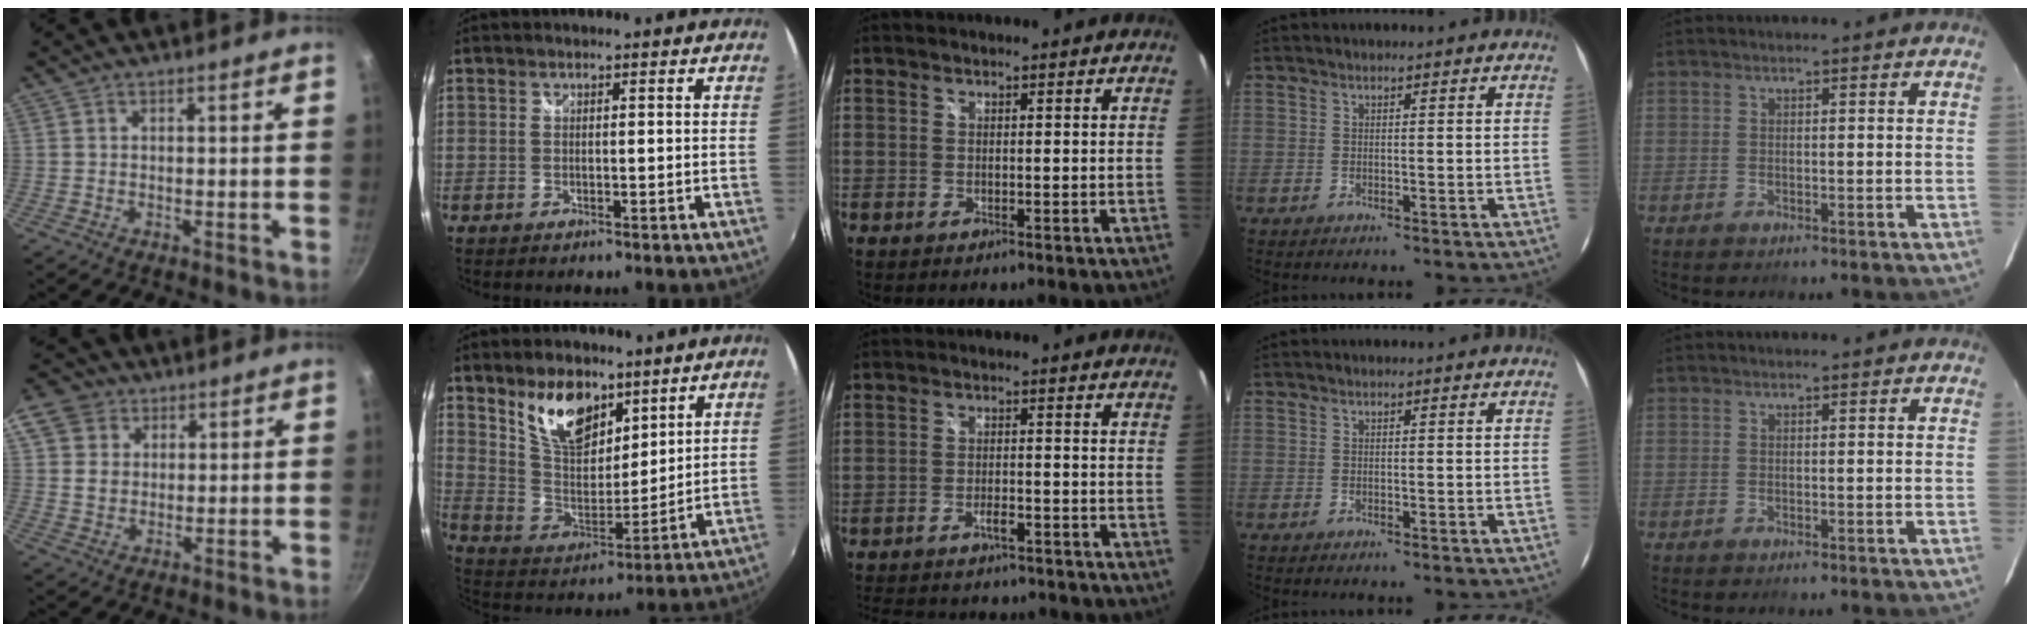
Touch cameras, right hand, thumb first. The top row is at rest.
{"thumb": {"total": 9.0, "force": [3.6, 7.4, 3.6], "torque": [-0.050, 0.001, 0.057]}, "index": {"total": 13.7, "force": [8.8, 7.2, 7.7], "torque": [-0.143, 0.000, 0.170]}, "middle": {"total": 14.4, "force": [-12.4, 4.9, 5.5], "torque": [-0.131, -0.002, -0.171]}}